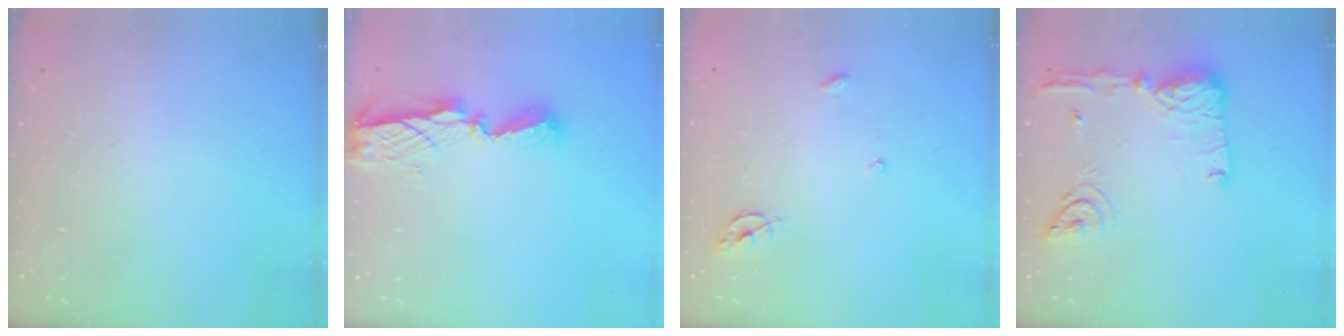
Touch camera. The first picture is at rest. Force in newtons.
{"total": 8.5, "press": 8.5, "slide": 0.3}
{"total": 5.5, "press": 5.5, "slide": 0.6}
{"total": 16.7, "press": 16.5, "slide": 2.8}